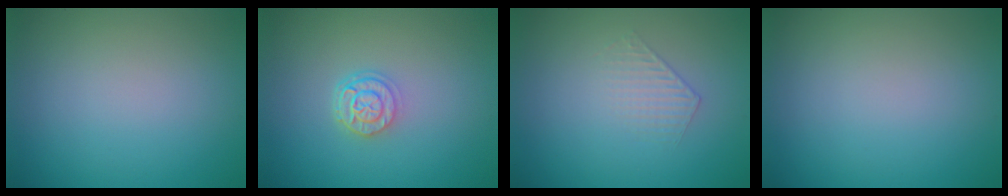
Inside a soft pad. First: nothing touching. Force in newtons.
{"total": 2.6, "press": 2.1, "slide": 1.5}
{"total": 1.0, "press": 0.4, "slide": 0.9}
{"total": 0.0}